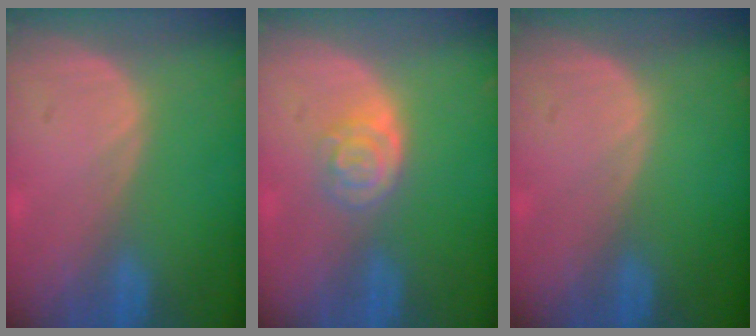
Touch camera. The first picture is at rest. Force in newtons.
{"total": 4.2, "press": 3.8, "slide": 2.0}
{"total": 0.0}